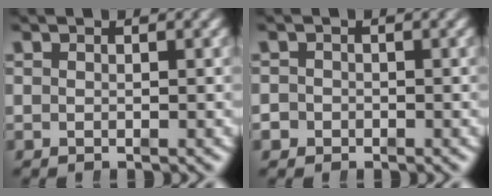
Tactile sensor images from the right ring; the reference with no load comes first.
{"total": 1.6, "force": [-0.9, 1.3, -0.2], "torque": [0.000, -0.007, -0.017]}